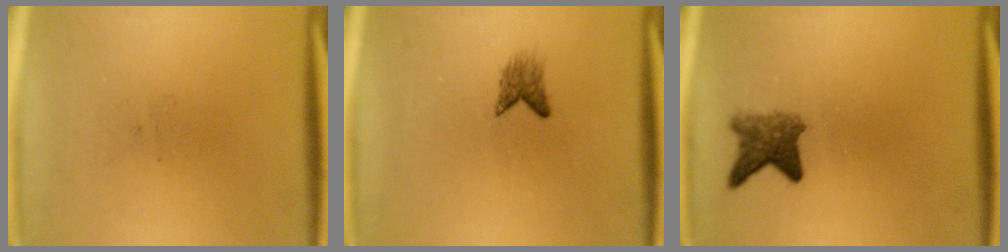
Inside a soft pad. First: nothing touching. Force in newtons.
{"total": 1.9}
{"total": 3.9}